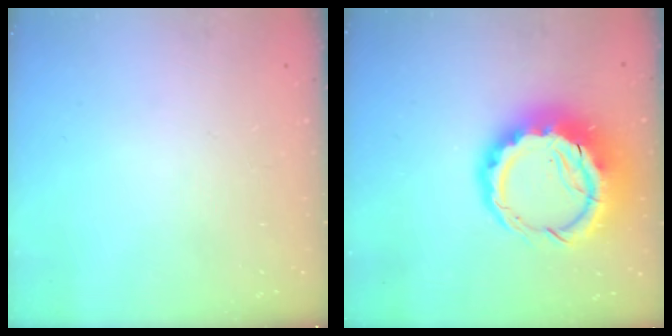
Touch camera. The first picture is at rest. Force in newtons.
{"total": 14.6, "press": 14.3, "slide": 3.0}